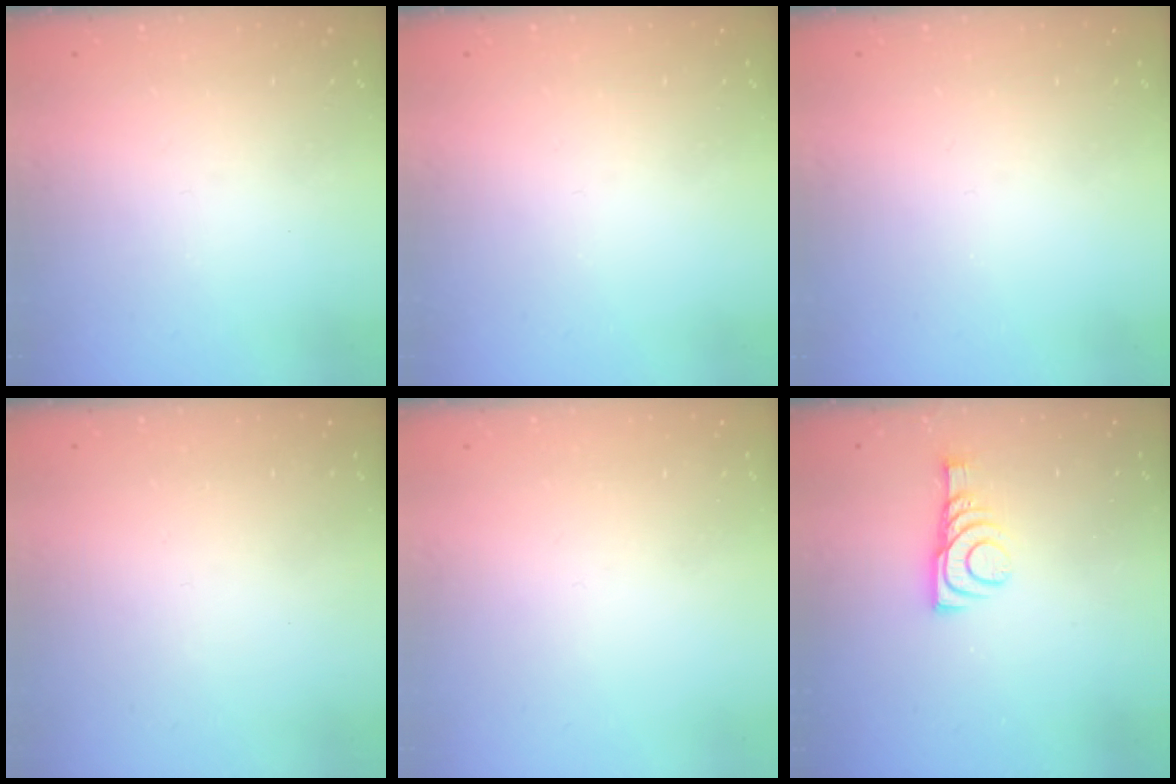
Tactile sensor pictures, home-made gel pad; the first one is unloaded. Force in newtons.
{"total": 0.0}
{"total": 0.0}
{"total": 1.6, "press": 1.6, "slide": 0.1}
{"total": 1.5, "press": 1.5, "slide": 0.1}
{"total": 9.2, "press": 9.2, "slide": 0.2}